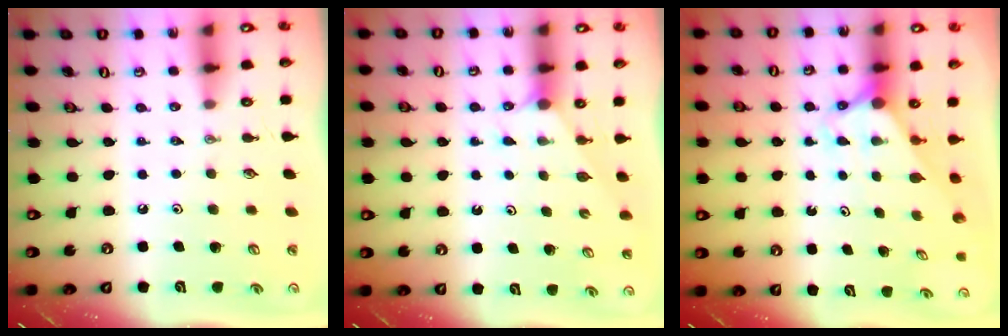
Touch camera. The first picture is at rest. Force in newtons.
{"total": 2.1, "press": 2.1, "slide": 0.3}
{"total": 2.9, "press": 2.9, "slide": 0.0}